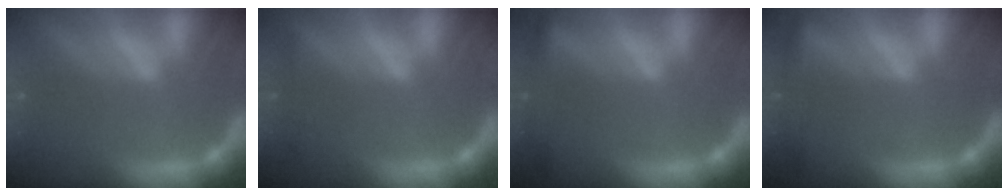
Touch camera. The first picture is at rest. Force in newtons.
{"total": 1.4}
{"total": 3.4}
{"total": 2.9}